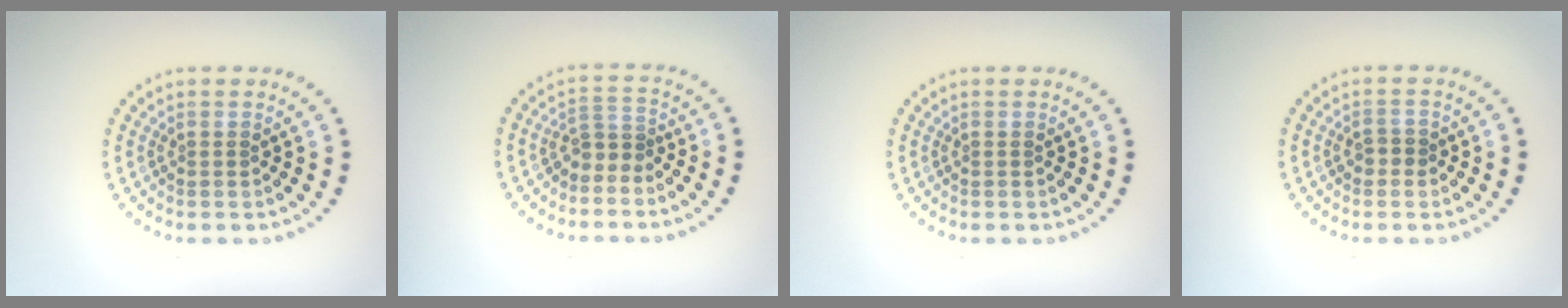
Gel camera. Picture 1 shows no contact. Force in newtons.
{"total": 2.0, "press": 1.3, "slide": 1.6}
{"total": 0.0}
{"total": 1.1, "press": 1.1, "slide": 0.3}